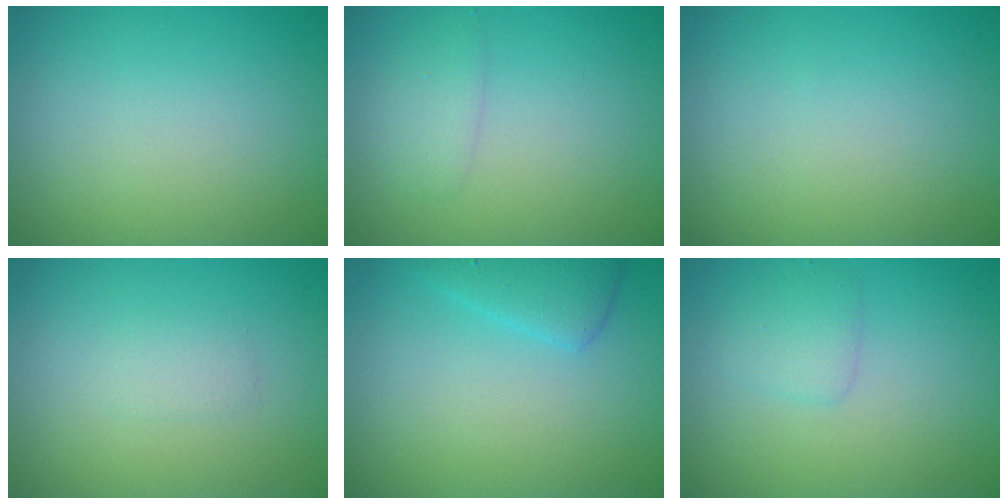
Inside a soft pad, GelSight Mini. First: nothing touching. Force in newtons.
{"total": 1.4, "press": 1.4, "slide": 0.1}
{"total": 0.0}
{"total": 1.0, "press": 1.0, "slide": 0.0}
{"total": 2.5, "press": 2.5, "slide": 0.2}
{"total": 1.5, "press": 1.5, "slide": 0.1}